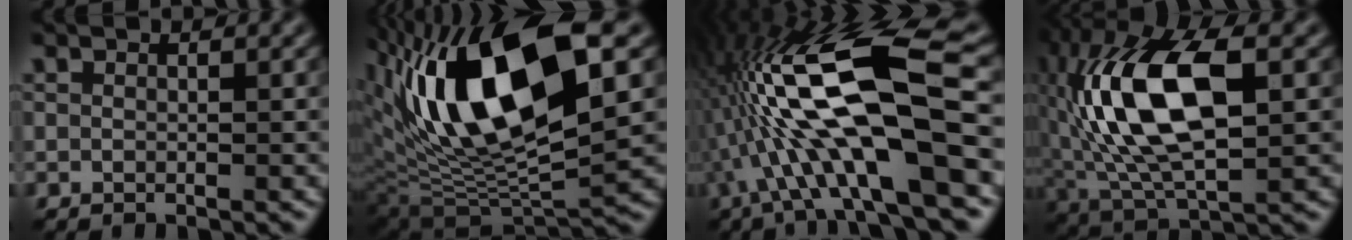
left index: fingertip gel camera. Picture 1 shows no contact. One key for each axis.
{"total": 14.9, "fx": 5.2, "fy": 5.4, "fz": 12.8, "tx": -0.217, "ty": 0.008, "tz": 0.088}
{"total": 14.9, "fx": -2.0, "fy": 3.7, "fz": 14.3, "tx": -0.267, "ty": 0.026, "tz": -0.037}
{"total": 13.3, "fx": 1.5, "fy": 5.9, "fz": 11.9, "tx": -0.235, "ty": 0.016, "tz": 0.022}